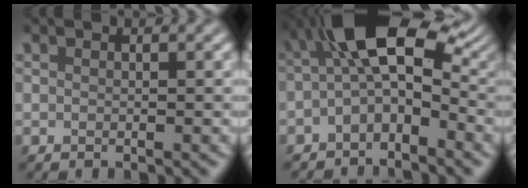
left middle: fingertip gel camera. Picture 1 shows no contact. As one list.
[{"total": 8.1, "force": [-0.4, 4.1, 6.9], "torque": [-0.114, 0.021, -0.025]}]